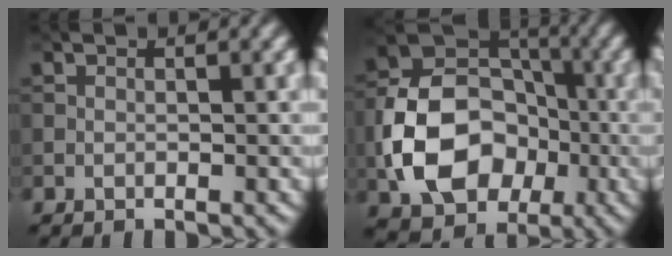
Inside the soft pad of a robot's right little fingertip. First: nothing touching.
{"total": 10.8, "force": [-2.8, 8.0, 6.7], "torque": [-0.123, 0.000, -0.054]}